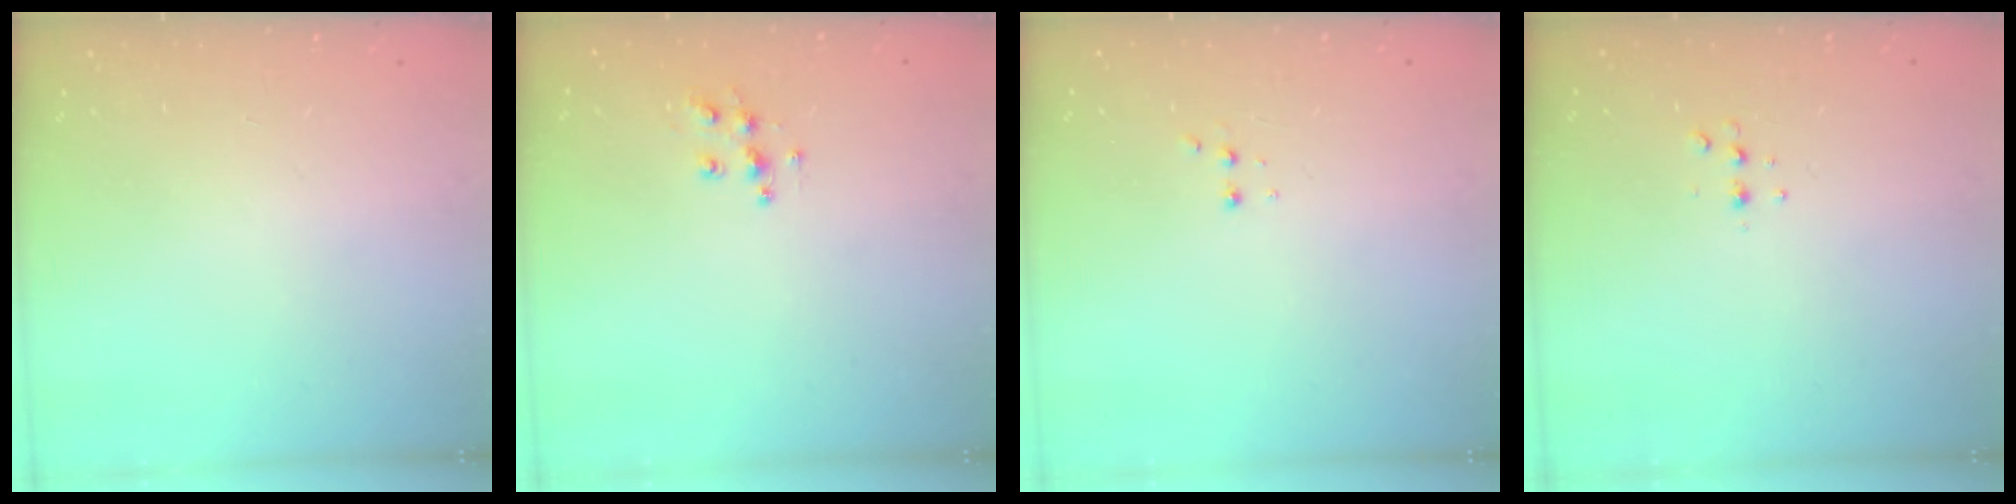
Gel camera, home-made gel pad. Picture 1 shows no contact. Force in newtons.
{"total": 7.3, "press": 7.3, "slide": 0.1}
{"total": 2.9, "press": 2.7, "slide": 1.0}
{"total": 3.9, "press": 3.8, "slide": 1.1}